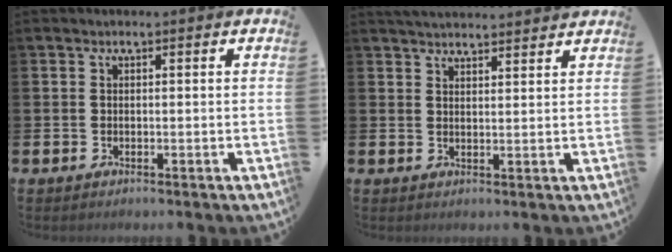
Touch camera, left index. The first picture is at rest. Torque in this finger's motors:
{"motor_torque": [1.07, -1.06, 0.11, 0.12]}